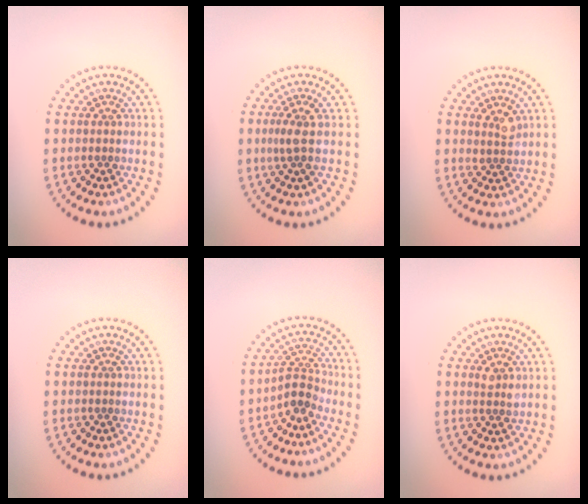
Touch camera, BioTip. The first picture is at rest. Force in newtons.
{"total": 1.9, "press": 1.5, "slide": 1.2}
{"total": 1.5, "press": 1.3, "slide": 0.8}
{"total": 0.0}
{"total": 2.5, "press": 1.8, "slide": 1.7}
{"total": 1.2, "press": 1.1, "slide": 0.4}